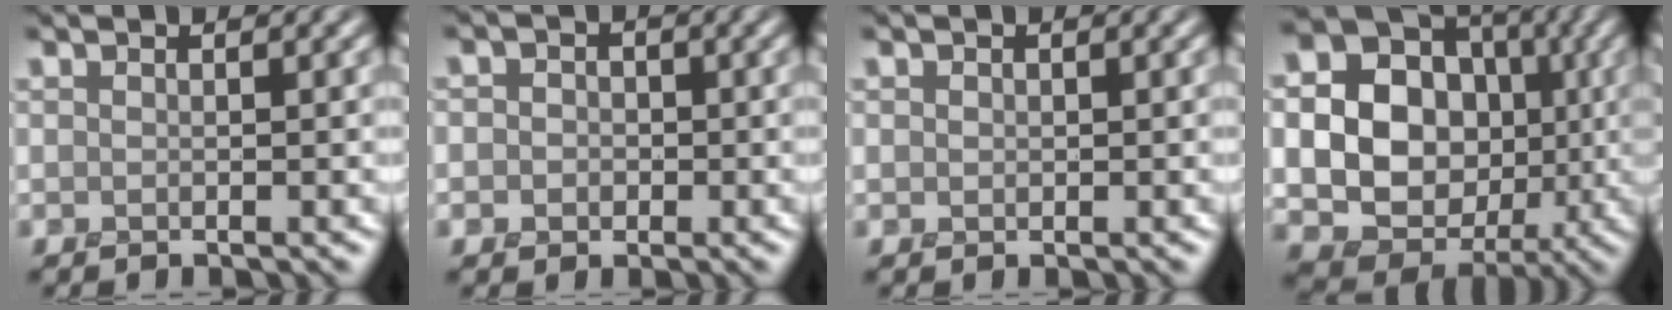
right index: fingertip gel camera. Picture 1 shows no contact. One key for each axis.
{"total": 1.9, "fx": -0.6, "fy": 1.8, "fz": 0.6, "tx": 0.000, "ty": -0.004, "tz": -0.016}
{"total": 0.5, "fx": 0.1, "fy": 0.5, "fz": 0.1, "tx": -0.003, "ty": -0.002, "tz": 0.003}
{"total": 19.3, "fx": 0.2, "fy": 17.2, "fz": 8.7, "tx": -0.200, "ty": 0.029, "tz": -0.012}